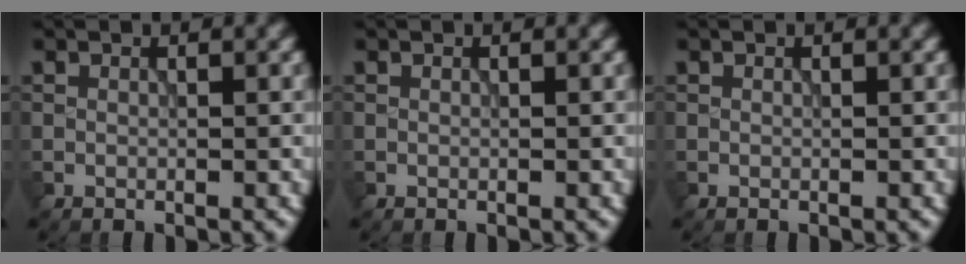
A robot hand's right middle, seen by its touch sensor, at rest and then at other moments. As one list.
[{"total": 0.0}, {"total": 0.0}]